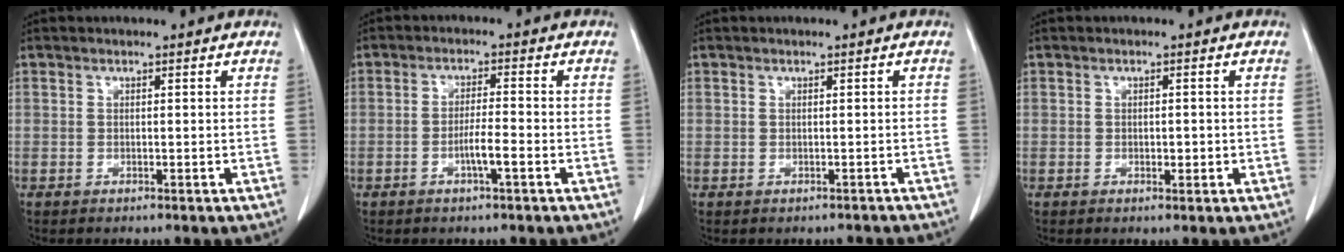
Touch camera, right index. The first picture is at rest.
{"total": 3.7, "force": [-1.5, 0.1, 3.4], "torque": [-0.061, -0.001, -0.029]}
{"total": 1.7, "force": [-1.4, 1.0, 0.1], "torque": [0.003, 0.008, -0.017]}
{"total": 1.5, "force": [-0.3, 0.8, 1.2], "torque": [-0.019, -0.001, 0.000]}